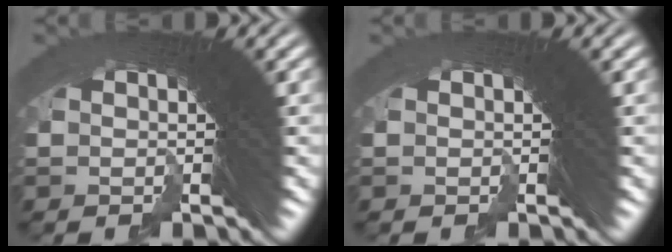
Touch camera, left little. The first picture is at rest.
{"total": 0.0}